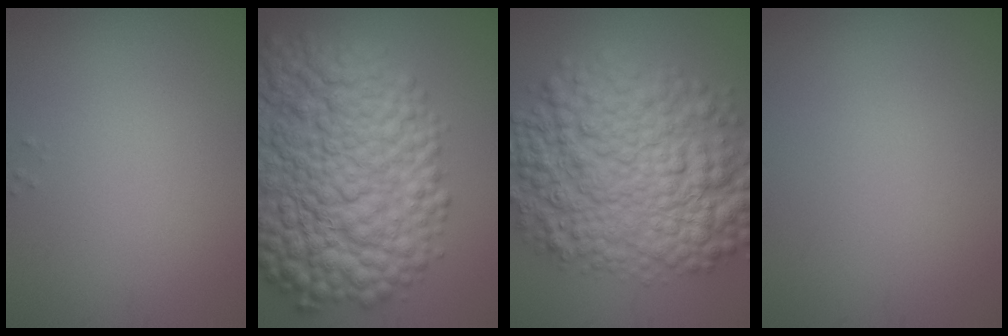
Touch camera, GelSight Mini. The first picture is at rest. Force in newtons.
{"total": 14.4, "press": 14.4, "slide": 0.4}
{"total": 11.9, "press": 11.9, "slide": 0.1}
{"total": 0.0}